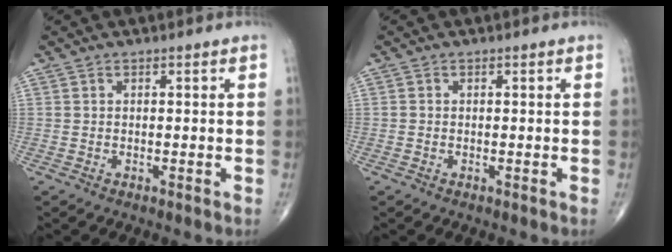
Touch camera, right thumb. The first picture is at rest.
{"total": 0.0}